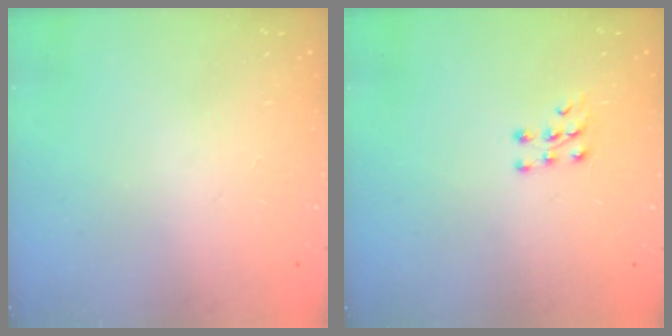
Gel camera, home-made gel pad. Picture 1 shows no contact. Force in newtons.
{"total": 6.6, "press": 6.6, "slide": 0.8}